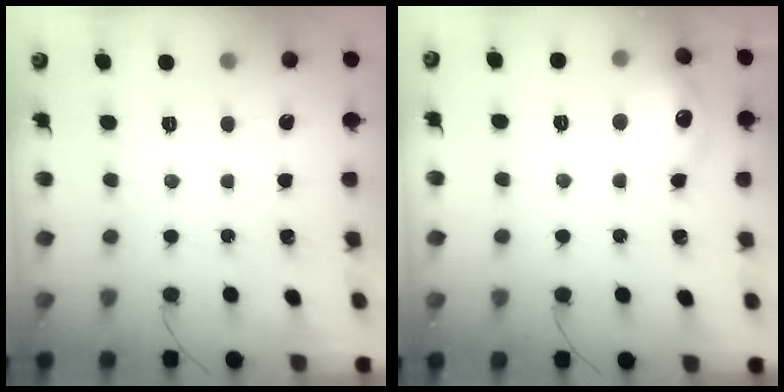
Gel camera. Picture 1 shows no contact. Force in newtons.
{"total": 11.7, "press": 11.6, "slide": 0.7}